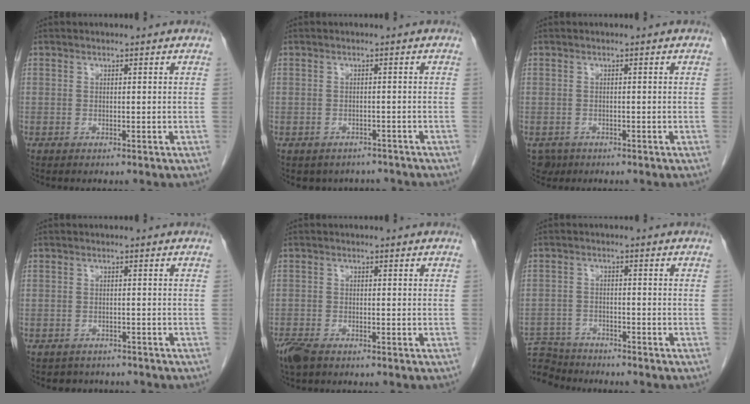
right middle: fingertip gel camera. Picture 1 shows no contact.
{"total": 5.1, "force": [-4.4, 2.6, 0.2], "torque": [0.003, 0.008, -0.051]}
{"total": 2.0, "force": [-1.3, 1.5, 0.3], "torque": [-0.006, 0.003, -0.018]}
{"total": 4.0, "force": [-3.6, 1.8, 0.2], "torque": [-0.007, 0.004, -0.046]}
{"total": 4.1, "force": [-3.1, 1.4, 2.2], "torque": [-0.050, -0.010, -0.055]}
{"total": 8.9, "force": [-8.6, 2.3, 1.0], "torque": [-0.026, 0.005, -0.149]}